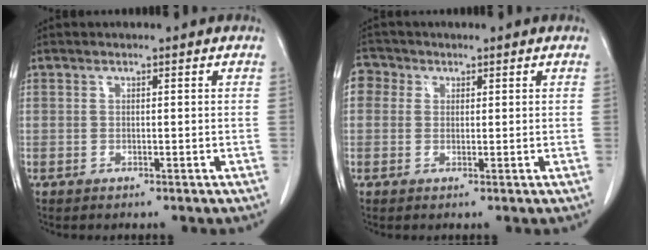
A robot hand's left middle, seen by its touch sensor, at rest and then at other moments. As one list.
[{"total": 3.0, "force": [1.0, 2.7, 0.8], "torque": [-0.012, 0.012, 0.013]}]